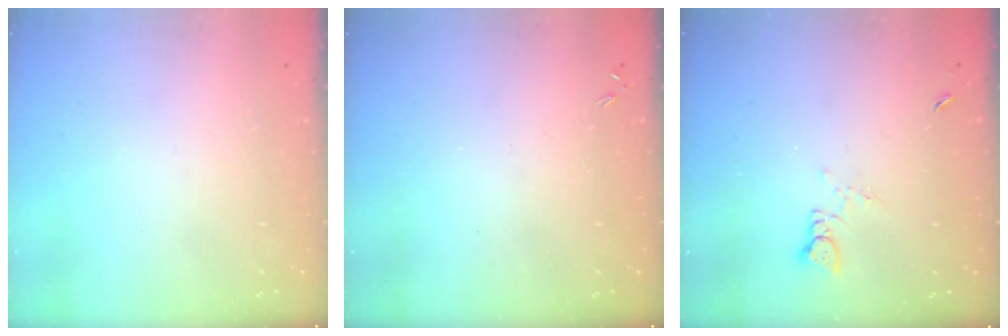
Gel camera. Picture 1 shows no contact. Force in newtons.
{"total": 0.0}
{"total": 1.0, "press": 1.0, "slide": 0.1}